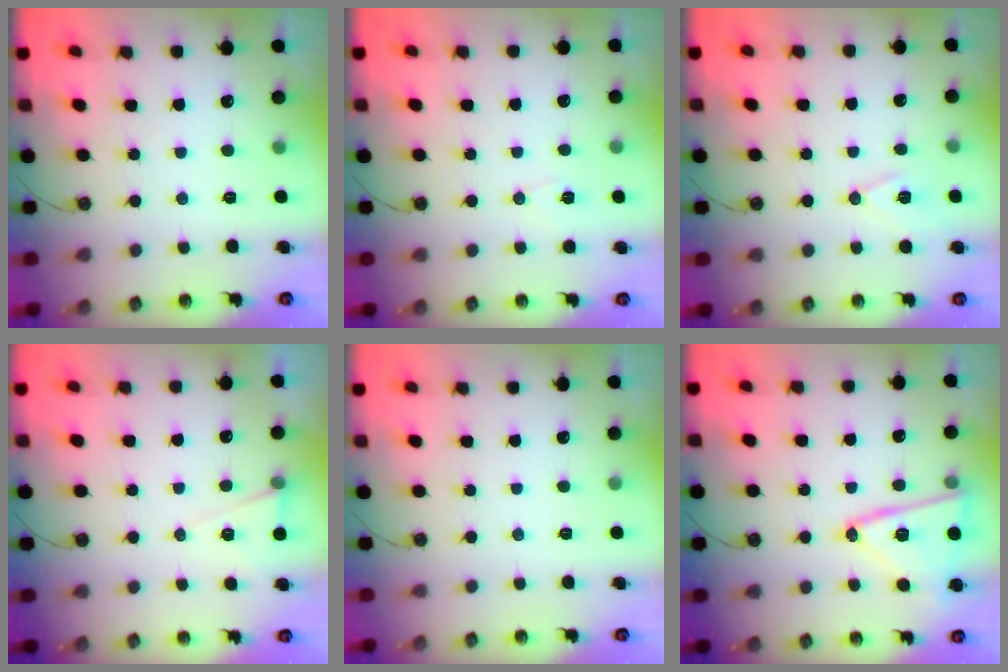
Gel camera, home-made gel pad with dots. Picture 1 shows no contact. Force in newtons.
{"total": 5.3, "press": 4.8, "slide": 2.3}
{"total": 8.6, "press": 7.9, "slide": 3.5}
{"total": 6.3, "press": 4.4, "slide": 4.5}
{"total": 0.0}
{"total": 16.6, "press": 16.5, "slide": 1.7}